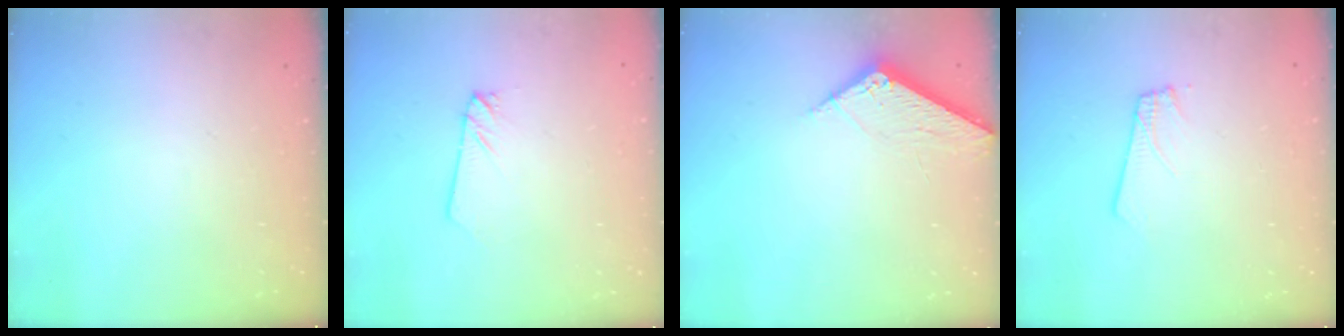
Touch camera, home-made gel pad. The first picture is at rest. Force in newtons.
{"total": 1.6, "press": 1.6, "slide": 0.0}
{"total": 6.3, "press": 6.3, "slide": 0.3}
{"total": 1.9, "press": 1.9, "slide": 0.1}